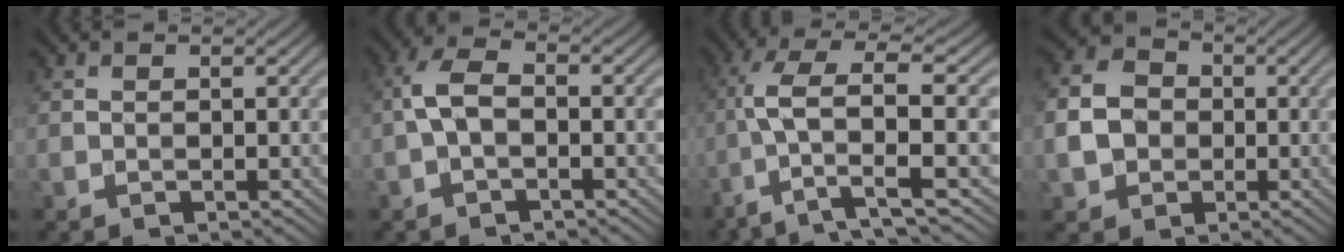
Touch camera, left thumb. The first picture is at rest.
{"total": 4.2, "force": [-0.9, 2.0, 3.6], "torque": [-0.084, 0.011, -0.027]}
{"total": 8.6, "force": [-1.7, 2.2, 8.1], "torque": [-0.159, 0.017, -0.043]}
{"total": 5.9, "force": [-0.8, 5.1, 2.9], "torque": [-0.075, -0.001, -0.024]}